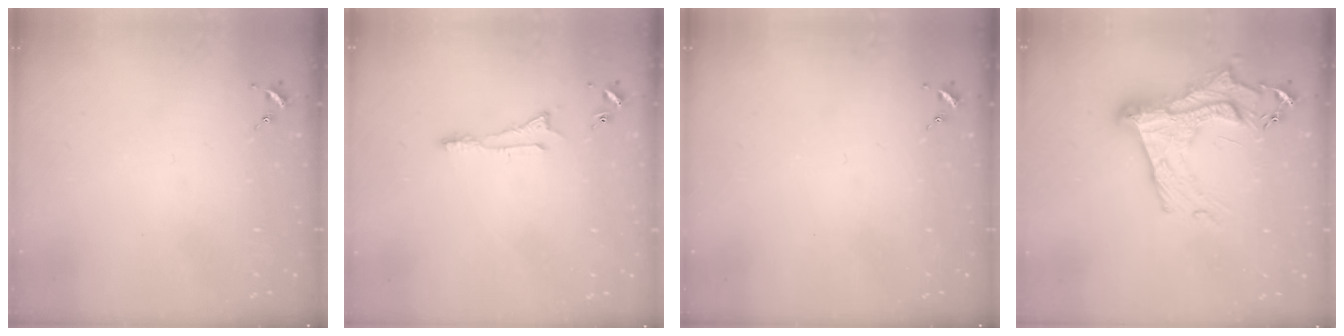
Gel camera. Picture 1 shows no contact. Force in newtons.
{"total": 5.1, "press": 5.0, "slide": 0.6}
{"total": 0.0}
{"total": 17.3, "press": 17.3, "slide": 1.4}